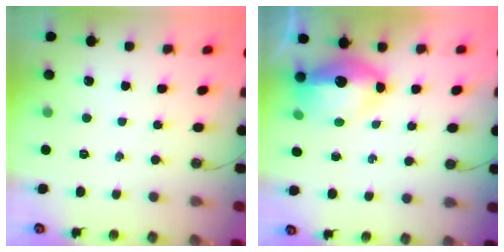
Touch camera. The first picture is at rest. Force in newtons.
{"total": 12.4, "press": 12.3, "slide": 1.2}